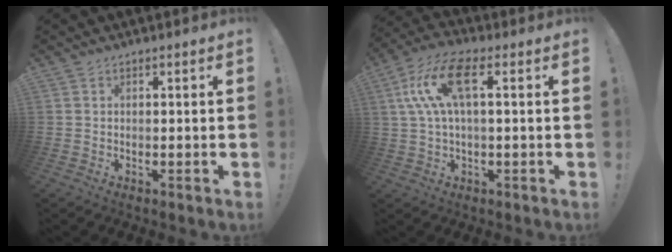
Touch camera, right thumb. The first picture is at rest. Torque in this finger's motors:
{"motor_torque": [0.34, 0.63, 1.44, 0.21, 0.53]}